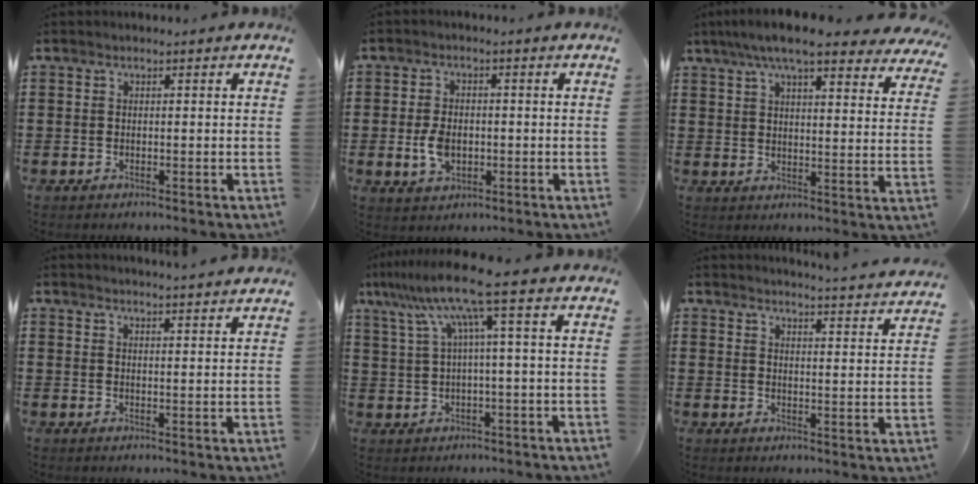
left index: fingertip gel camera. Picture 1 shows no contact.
{"total": 4.6, "force": [-0.7, 3.0, 3.5], "torque": [-0.087, -0.003, -0.017]}
{"total": 8.7, "force": [7.3, 0.8, 4.7], "torque": [-0.105, -0.021, 0.127]}
{"total": 2.4, "force": [2.4, -0.5, 0.1], "torque": [-0.009, -0.010, 0.045]}
{"total": 9.6, "force": [3.9, -0.8, 8.7], "torque": [-0.197, -0.018, 0.056]}
{"total": 3.9, "force": [3.8, -0.8, 0.2], "torque": [-0.012, -0.032, 0.063]}